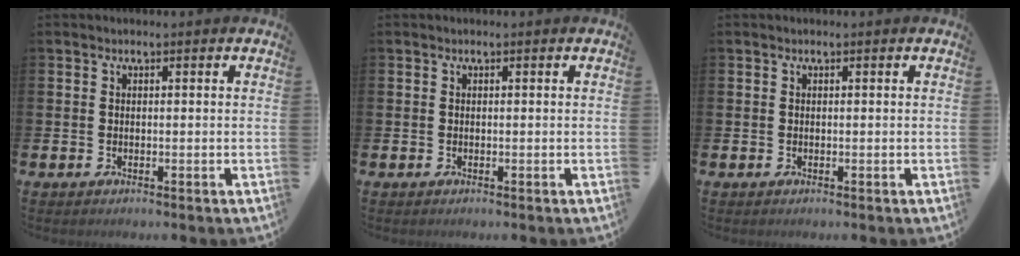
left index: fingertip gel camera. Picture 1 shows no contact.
{"total": 0.0}
{"total": 0.0}